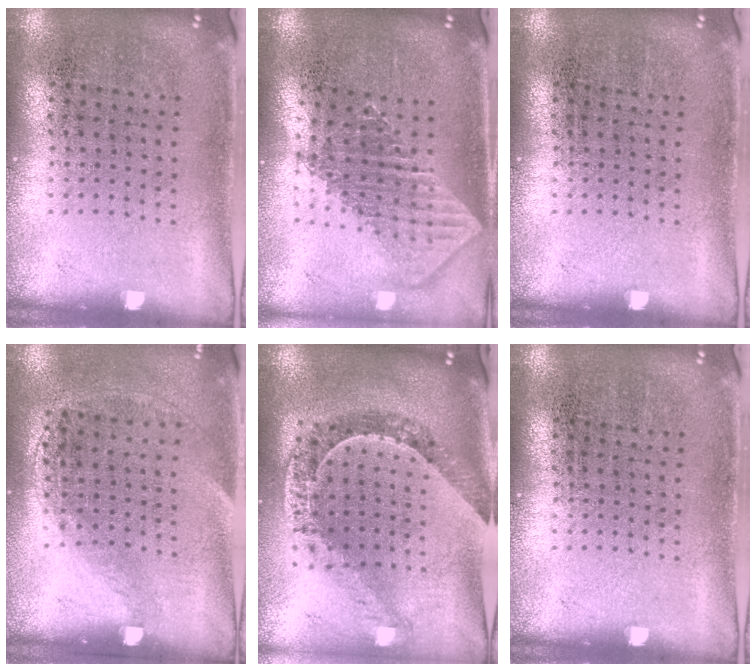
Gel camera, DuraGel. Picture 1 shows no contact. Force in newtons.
{"total": 1.9, "press": 1.5, "slide": 1.1}
{"total": 0.0}
{"total": 1.4, "press": 1.0, "slide": 1.0}
{"total": 1.1, "press": 1.1, "slide": 0.3}
{"total": 0.0}